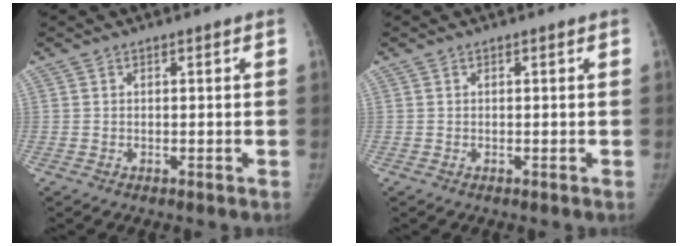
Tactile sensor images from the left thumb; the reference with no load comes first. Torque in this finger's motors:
{"motor_torque": [0.00, 0.00, 0.01, -0.01, 0.00]}